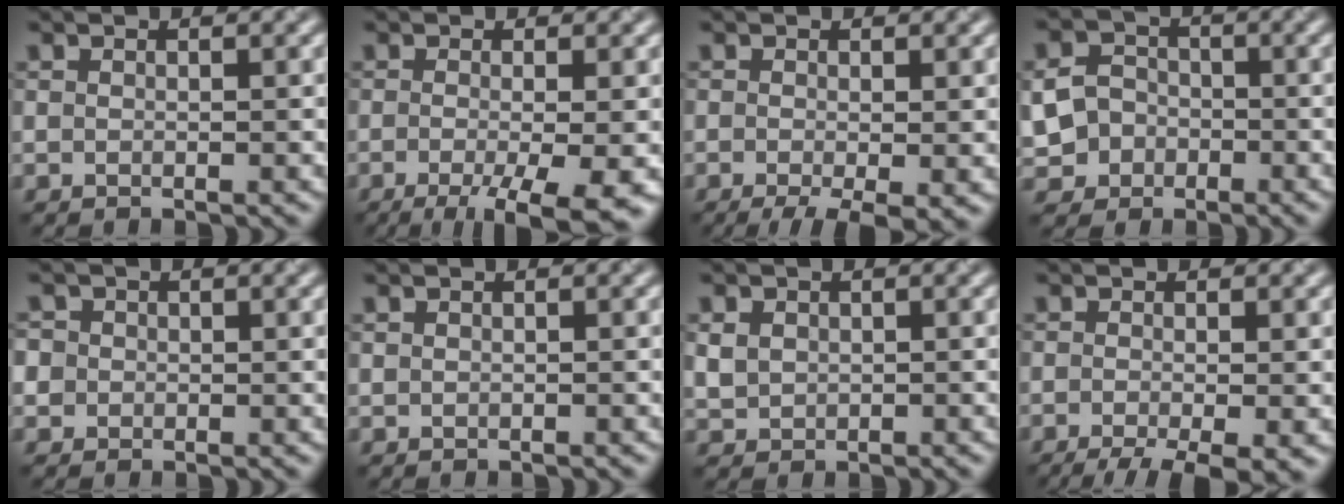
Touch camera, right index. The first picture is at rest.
{"total": 7.3, "force": [-3.2, 1.9, 6.3], "torque": [-0.086, -0.016, -0.042]}
{"total": 4.5, "force": [-2.0, 1.2, 3.8], "torque": [-0.059, -0.008, -0.031]}
{"total": 6.4, "force": [-2.4, 5.6, 1.9], "torque": [-0.028, -0.014, -0.058]}
{"total": 3.1, "force": [0.7, 2.9, 1.0], "torque": [-0.007, 0.019, -0.008]}
{"total": 0.0}
{"total": 2.0, "force": [0.2, 1.8, 0.8], "torque": [-0.018, -0.002, 0.006]}
{"total": 5.8, "force": [-3.3, 1.5, 4.5], "torque": [-0.069, -0.011, -0.053]}